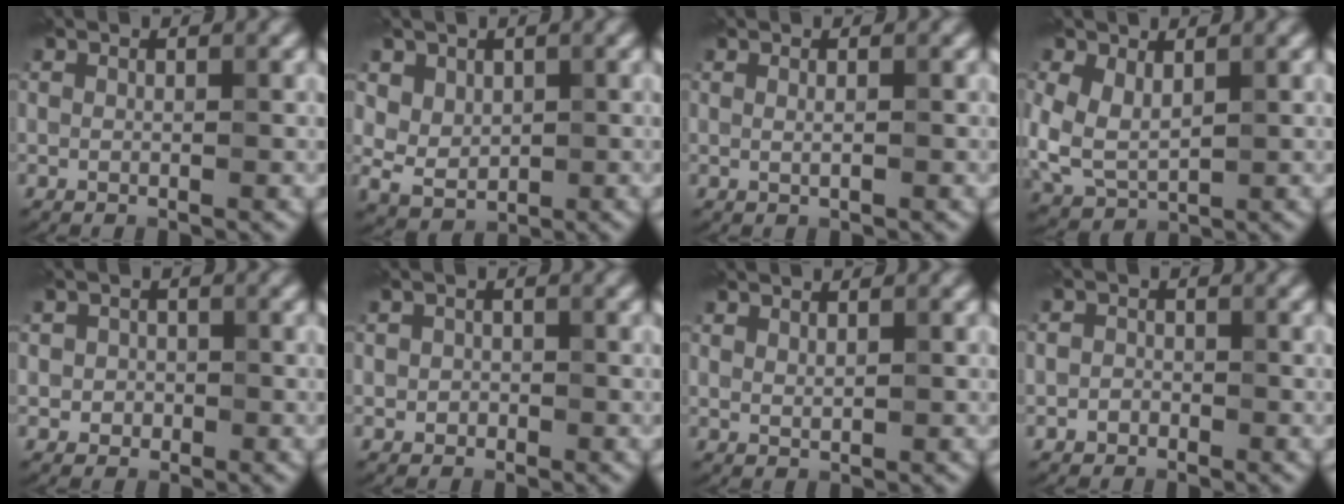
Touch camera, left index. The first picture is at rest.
{"total": 3.5, "force": [1.7, 2.6, 1.5], "torque": [-0.037, -0.011, 0.045]}
{"total": 0.6, "force": [0.1, 0.2, 0.6], "torque": [-0.009, 0.001, 0.001]}
{"total": 4.8, "force": [0.9, 3.2, 3.5], "torque": [-0.089, -0.002, 0.023]}
{"total": 1.6, "force": [-0.1, 1.5, 0.4], "torque": [0.003, -0.003, -0.004]}
{"total": 1.1, "force": [-0.2, 1.0, 0.3], "torque": [0.000, -0.003, -0.008]}
{"total": 0.9, "force": [0.7, 0.2, 0.4], "torque": [-0.010, -0.002, 0.017]}
{"total": 1.2, "force": [-0.6, 1.0, 0.2], "torque": [0.004, 0.002, -0.014]}